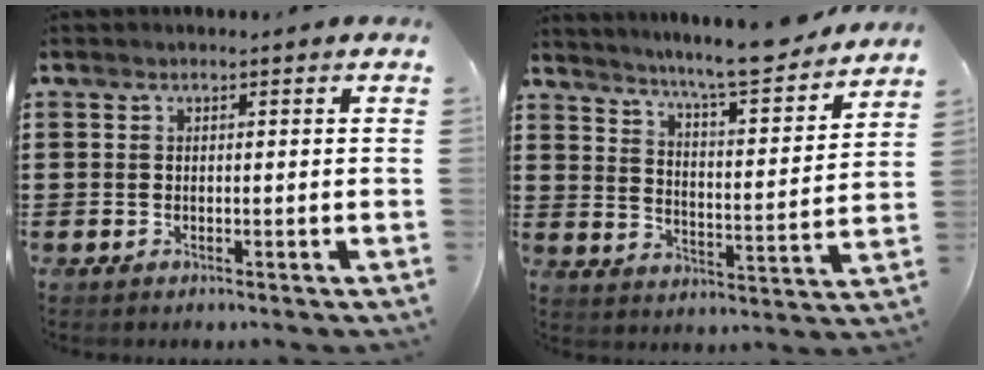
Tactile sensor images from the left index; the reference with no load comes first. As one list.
[{"total": 7.8, "force": [7.2, -0.8, 2.7], "torque": [-0.064, -0.060, 0.117]}]